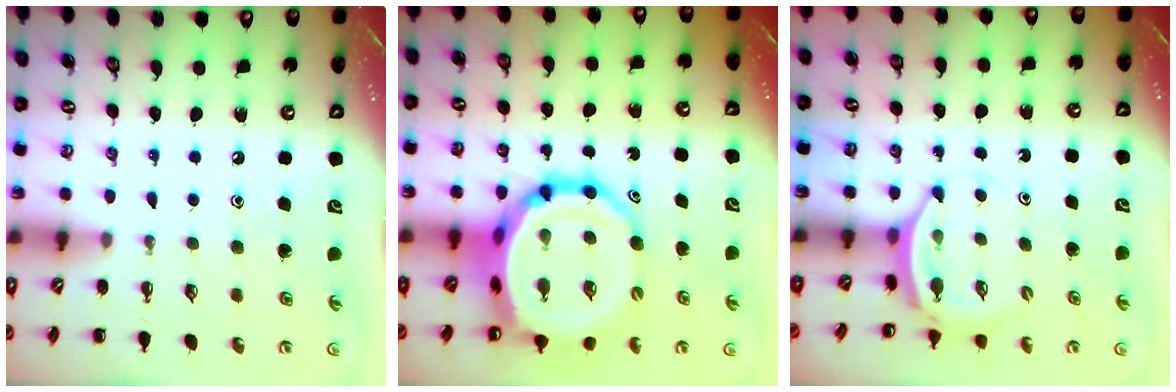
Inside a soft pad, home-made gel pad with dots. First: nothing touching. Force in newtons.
{"total": 17.7, "press": 17.1, "slide": 4.7}
{"total": 4.3, "press": 4.3, "slide": 0.2}